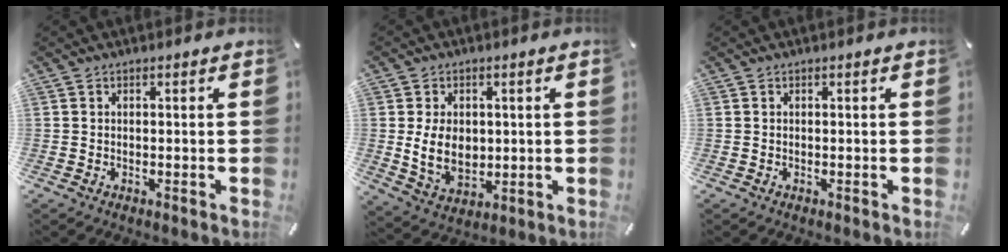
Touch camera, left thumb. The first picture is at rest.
{"total": 9.5, "force": [0.3, 7.1, 6.2], "torque": [-0.127, -0.004, 0.002]}
{"total": 0.0}